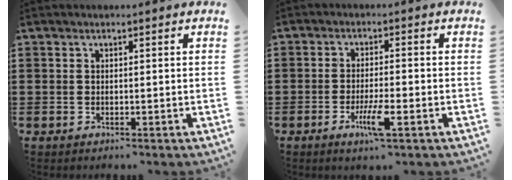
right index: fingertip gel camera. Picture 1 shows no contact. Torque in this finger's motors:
{"motor_torque": [0.89, -0.73, 0.18, 0.05]}